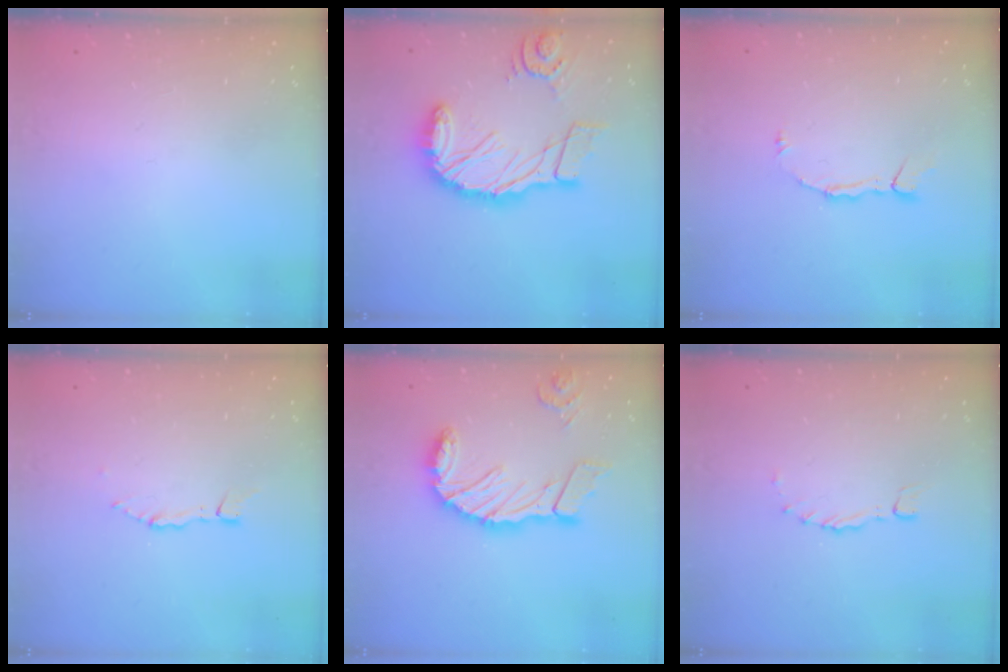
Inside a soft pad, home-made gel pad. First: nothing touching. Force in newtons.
{"total": 21.6, "press": 21.5, "slide": 2.6}
{"total": 3.5, "press": 3.5, "slide": 0.2}
{"total": 2.0, "press": 2.0, "slide": 0.2}
{"total": 19.1, "press": 19.0, "slide": 2.2}
{"total": 0.0}